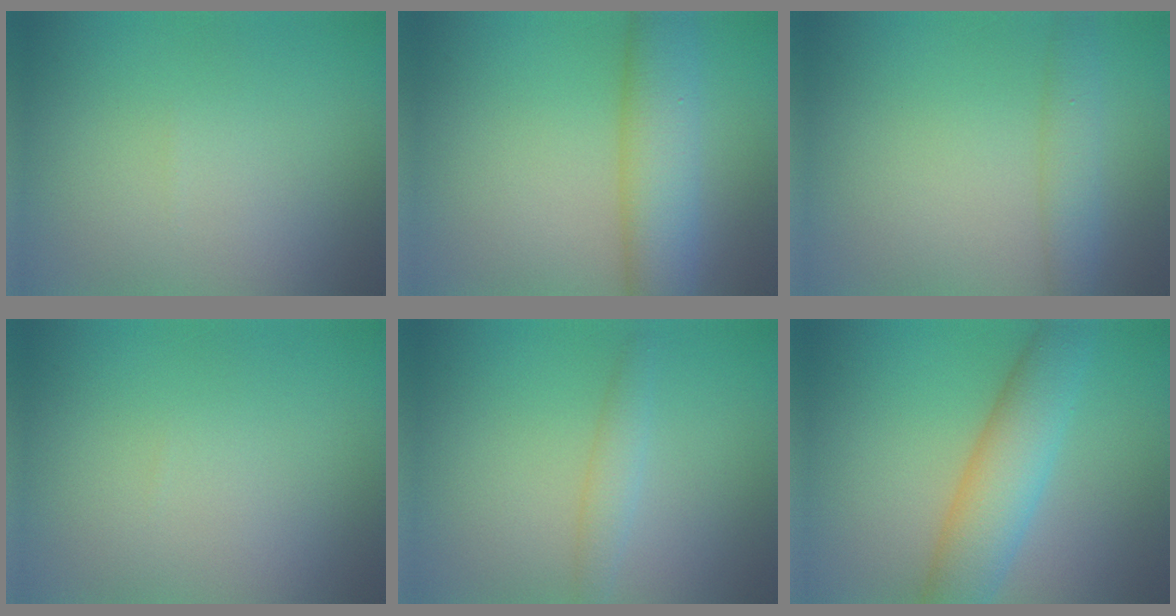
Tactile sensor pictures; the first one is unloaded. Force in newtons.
{"total": 6.8, "press": 6.8, "slide": 0.2}
{"total": 2.8, "press": 2.8, "slide": 0.1}
{"total": 0.0}
{"total": 1.9, "press": 1.9, "slide": 0.1}
{"total": 6.2, "press": 6.2, "slide": 0.1}